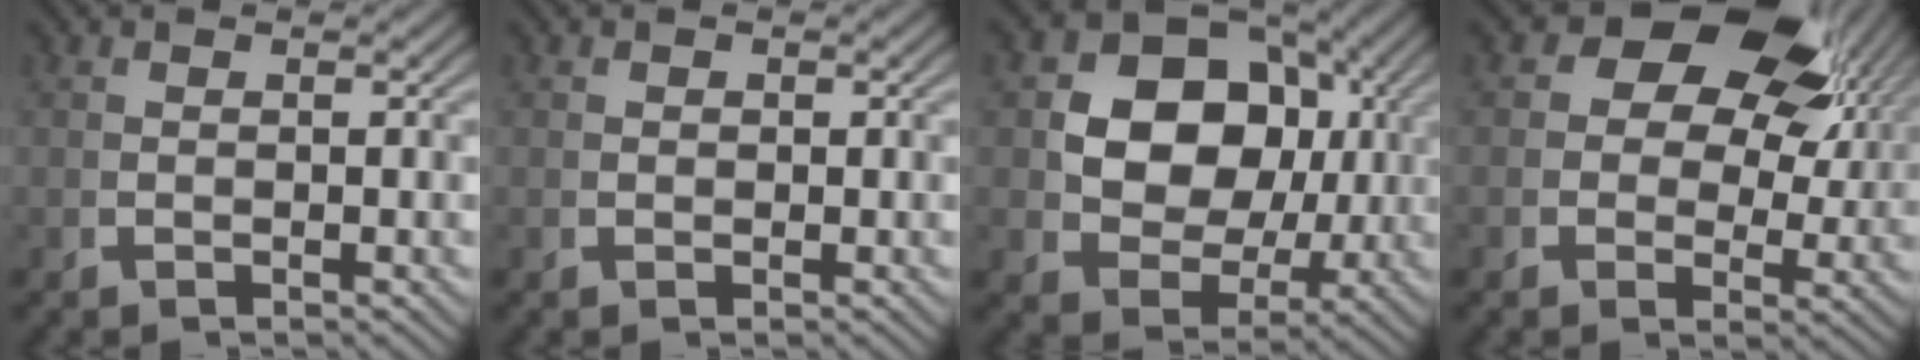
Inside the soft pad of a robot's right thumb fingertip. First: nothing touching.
{"total": 0.5, "force": [0.2, 0.5, 0.1], "torque": [-0.004, -0.004, 0.005]}
{"total": 12.2, "force": [1.3, 9.2, 7.8], "torque": [-0.173, -0.043, 0.035]}
{"total": 12.9, "force": [4.3, 8.0, 9.1], "torque": [-0.128, 0.007, 0.057]}